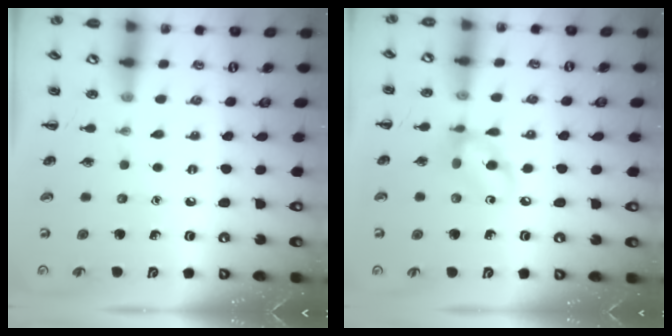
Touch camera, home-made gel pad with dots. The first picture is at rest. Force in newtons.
{"total": 9.0, "press": 8.9, "slide": 1.2}